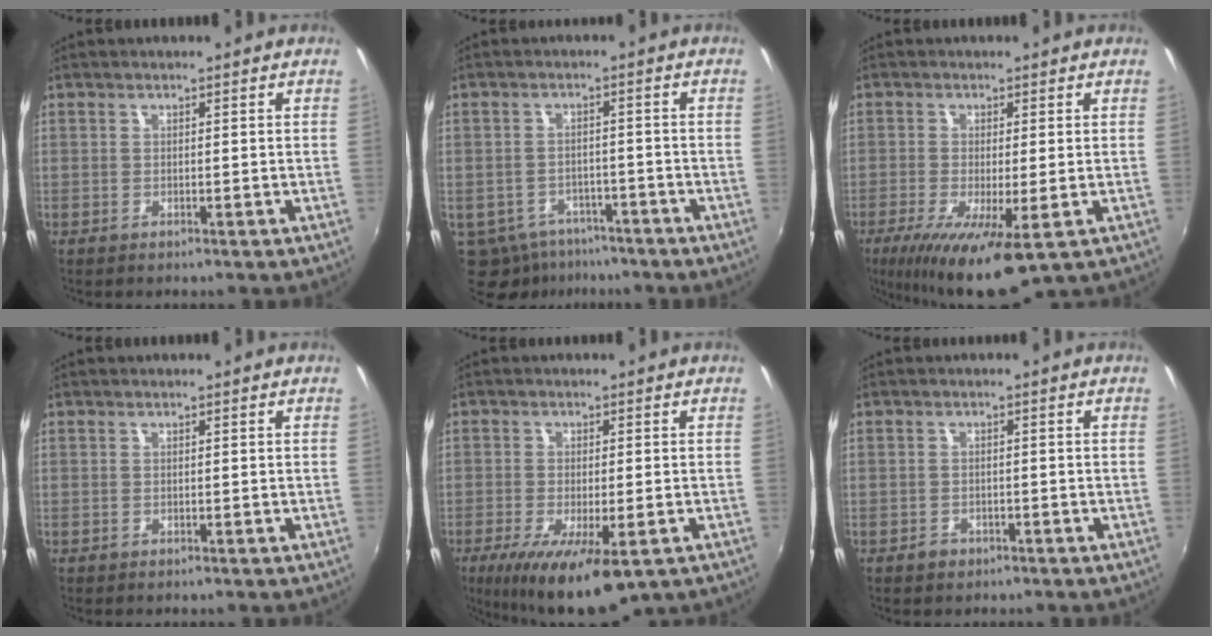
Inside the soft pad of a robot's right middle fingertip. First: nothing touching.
{"total": 11.3, "force": [-7.4, 7.4, 4.4], "torque": [-0.122, -0.012, -0.100]}
{"total": 11.0, "force": [-5.0, 2.1, 9.5], "torque": [-0.190, -0.042, -0.080]}
{"total": 0.0}
{"total": 12.3, "force": [-6.8, 3.8, 9.5], "torque": [-0.183, -0.045, -0.103]}
{"total": 1.8, "force": [-1.1, 1.4, 0.2], "torque": [-0.007, 0.002, -0.014]}